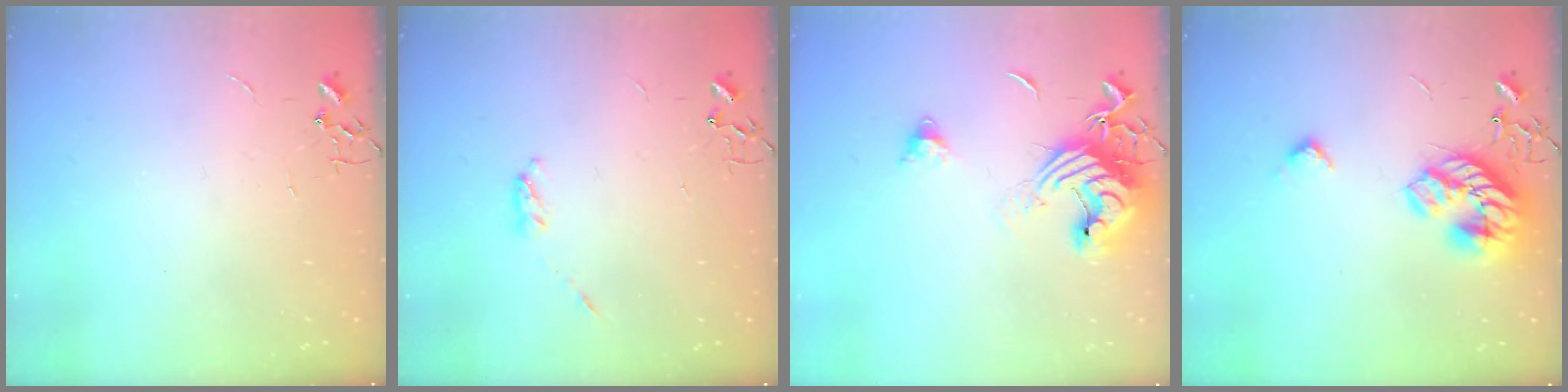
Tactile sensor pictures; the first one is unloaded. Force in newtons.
{"total": 3.1, "press": 3.1, "slide": 0.5}
{"total": 15.0, "press": 14.8, "slide": 2.1}
{"total": 19.2, "press": 19.2, "slide": 0.6}